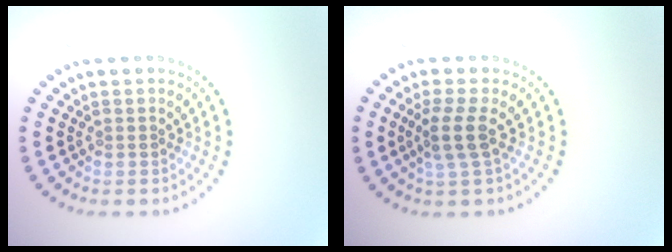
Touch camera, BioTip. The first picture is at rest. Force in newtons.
{"total": 2.6, "press": 2.0, "slide": 1.7}